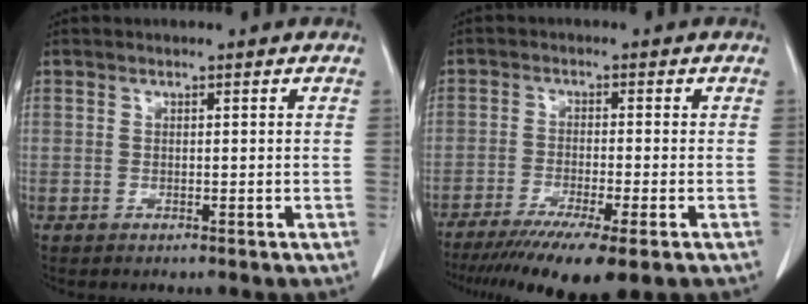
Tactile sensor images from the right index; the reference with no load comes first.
{"total": 12.5, "force": [-8.8, 1.0, 8.8], "torque": [-0.134, -0.032, -0.140]}